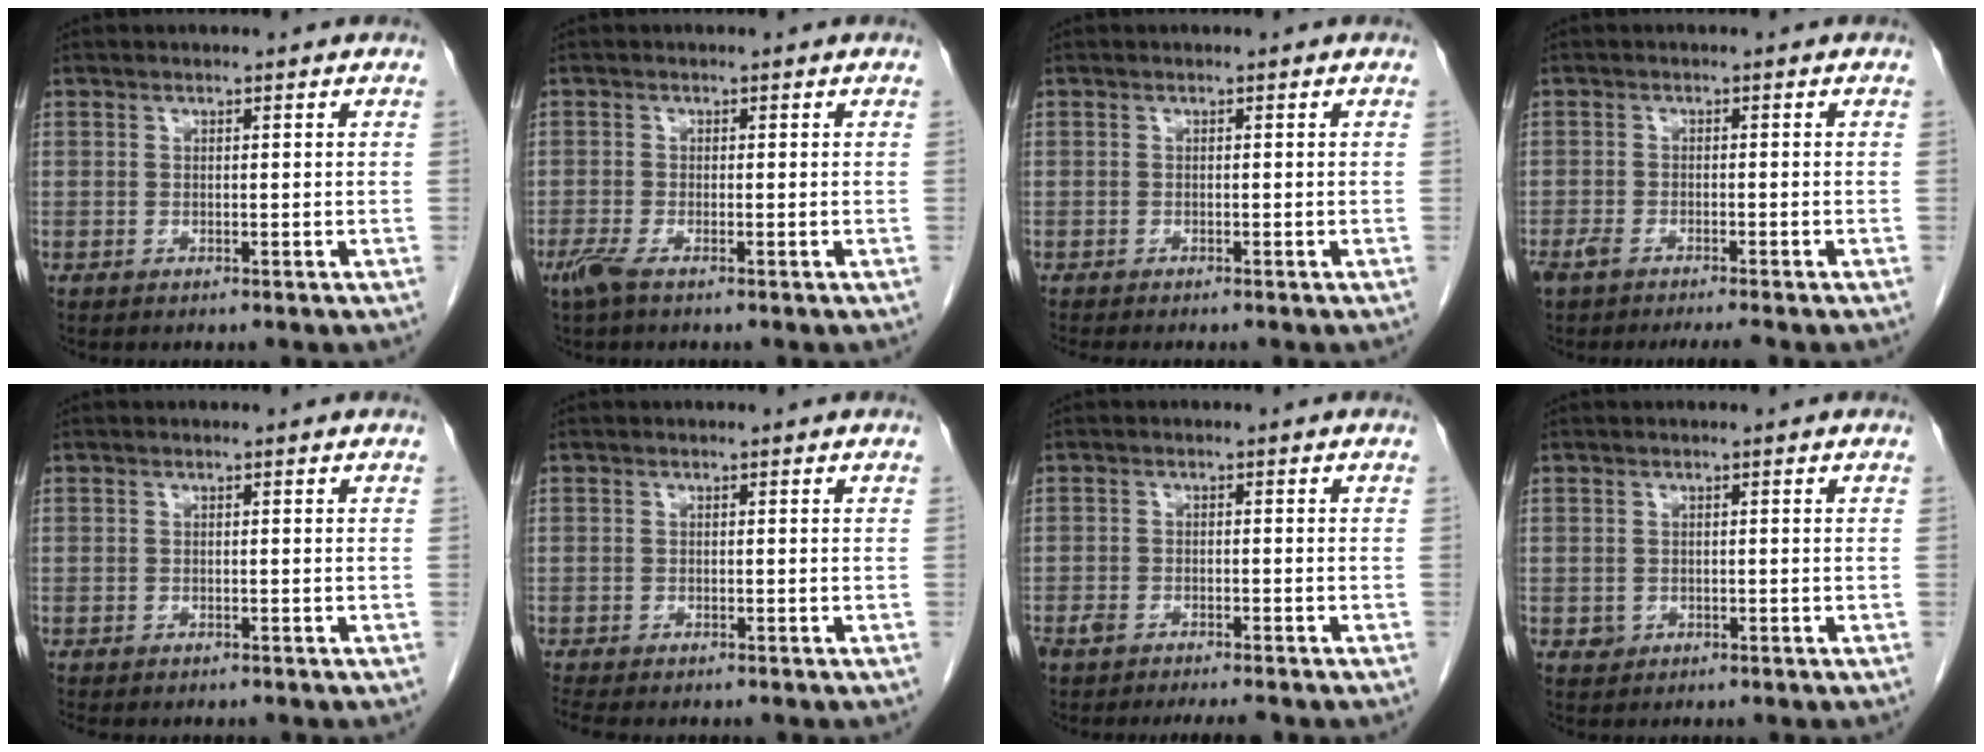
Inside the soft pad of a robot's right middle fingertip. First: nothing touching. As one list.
[{"total": 2.1, "force": [-1.3, 0.2, 1.5], "torque": [-0.040, -0.007, -0.032]}, {"total": 2.1, "force": [-1.9, 0.0, 0.9], "torque": [-0.014, -0.003, -0.028]}, {"total": 5.5, "force": [-4.4, 0.7, 3.2], "torque": [-0.051, -0.007, -0.071]}, {"total": 3.3, "force": [-2.8, 1.1, 1.3], "torque": [-0.017, -0.006, -0.036]}, {"total": 4.5, "force": [-3.9, 1.1, 2.0], "torque": [-0.030, -0.009, -0.059]}, {"total": 6.4, "force": [-5.3, 1.5, 3.2], "torque": [-0.047, -0.004, -0.081]}, {"total": 1.0, "force": [-0.3, 0.9, 0.2], "torque": [-0.001, 0.003, -0.003]}]